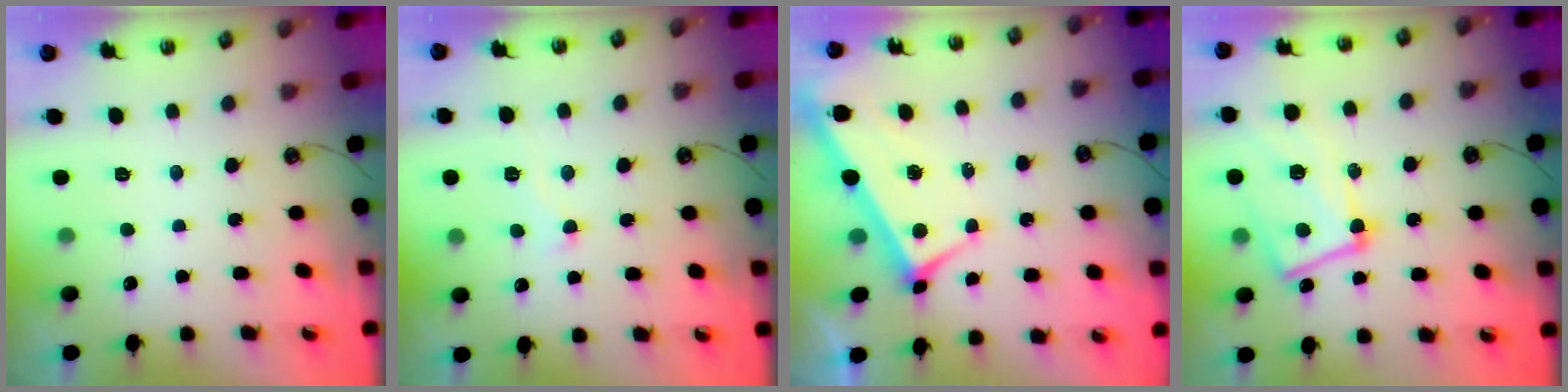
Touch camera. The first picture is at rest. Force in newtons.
{"total": 1.9, "press": 1.8, "slide": 0.8}
{"total": 3.3, "press": 3.2, "slide": 0.9}
{"total": 12.1, "press": 11.9, "slide": 2.2}